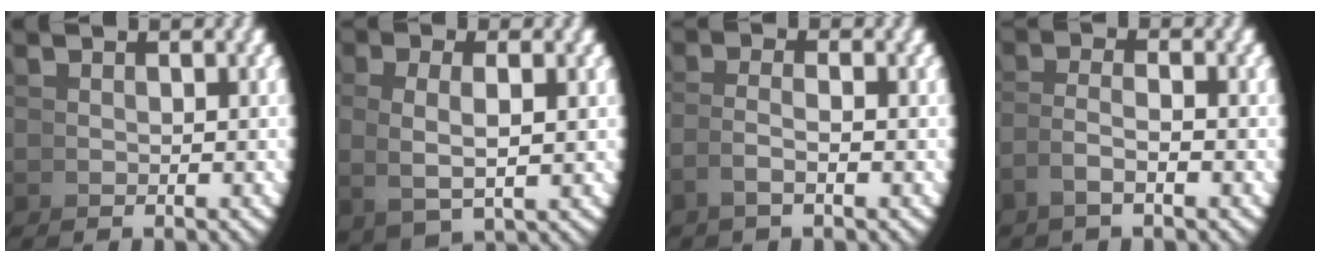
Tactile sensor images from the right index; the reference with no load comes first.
{"total": 3.4, "force": [1.0, 1.1, 3.1], "torque": [-0.057, 0.007, 0.027]}
{"total": 1.8, "force": [-0.6, -0.7, 1.6], "torque": [-0.034, -0.001, -0.005]}
{"total": 2.1, "force": [-0.6, -0.2, 2.0], "torque": [-0.044, -0.002, -0.006]}